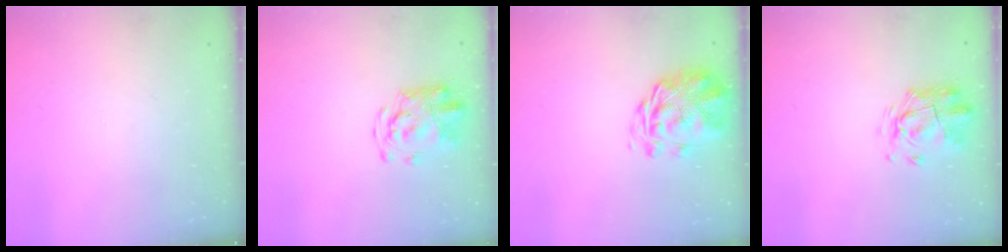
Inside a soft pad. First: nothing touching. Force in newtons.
{"total": 5.1, "press": 5.1, "slide": 0.6}
{"total": 2.9, "press": 2.5, "slide": 1.5}
{"total": 3.3, "press": 3.0, "slide": 1.5}